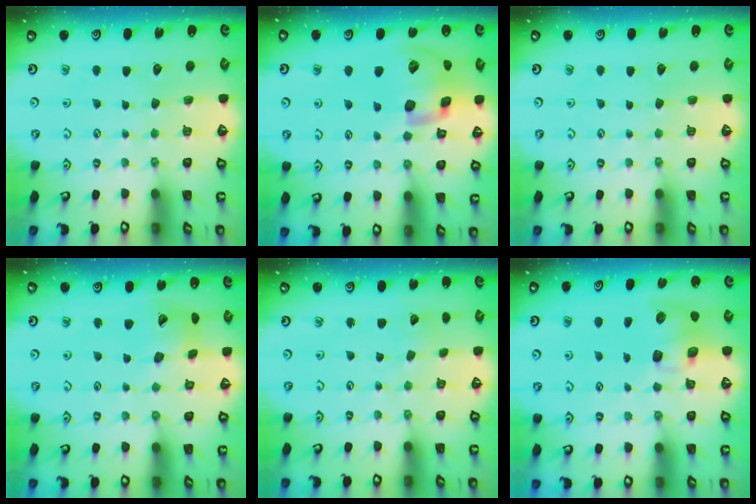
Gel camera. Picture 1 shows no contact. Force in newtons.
{"total": 18.2, "press": 18.0, "slide": 2.8}
{"total": 0.0}
{"total": 12.0, "press": 11.9, "slide": 1.3}
{"total": 2.0, "press": 2.0, "slide": 0.2}
{"total": 8.2, "press": 8.1, "slide": 1.2}